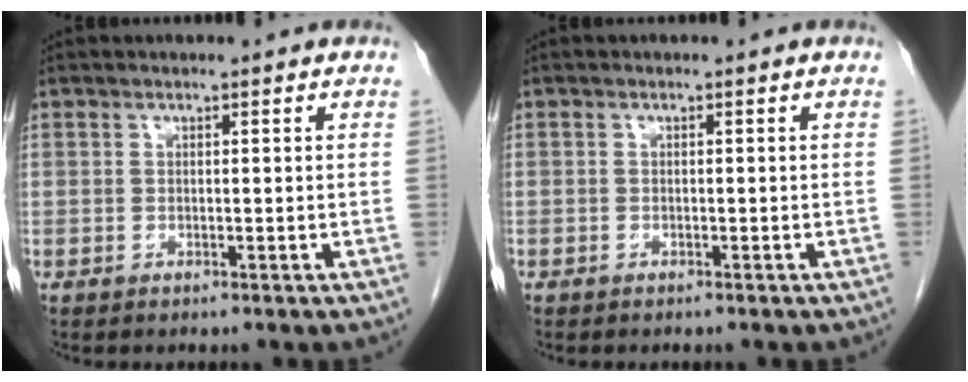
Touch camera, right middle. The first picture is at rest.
{"total": 0.0}